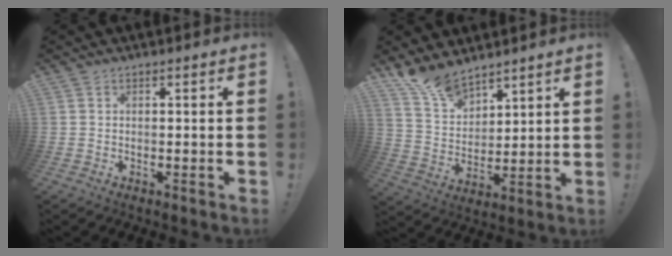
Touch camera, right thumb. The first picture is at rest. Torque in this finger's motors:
{"motor_torque": [-0.29, 1.92, 0.61, 1.08, 0.00]}